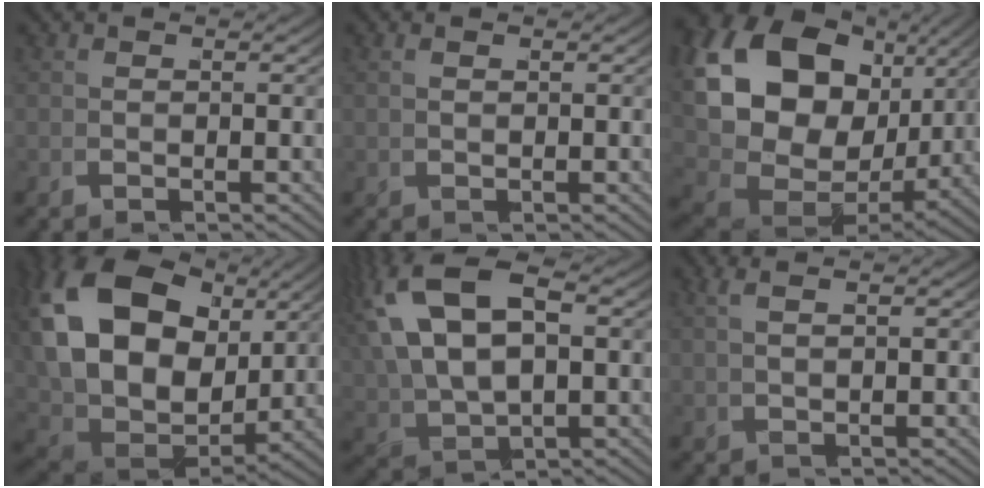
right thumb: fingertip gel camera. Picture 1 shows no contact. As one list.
[{"total": 1.1, "force": [0.3, 0.8, 0.7], "torque": [-0.019, -0.003, 0.012]}, {"total": 23.6, "force": [3.1, 17.0, 16.0], "torque": [-0.332, -0.014, 0.051]}, {"total": 20.2, "force": [2.2, 14.4, 14.0], "torque": [-0.328, -0.038, 0.047]}, {"total": 10.7, "force": [1.5, 7.4, 7.7], "torque": [-0.191, -0.024, 0.043]}, {"total": 1.5, "force": [1.0, 0.1, 1.1], "torque": [-0.022, 0.011, 0.021]}]